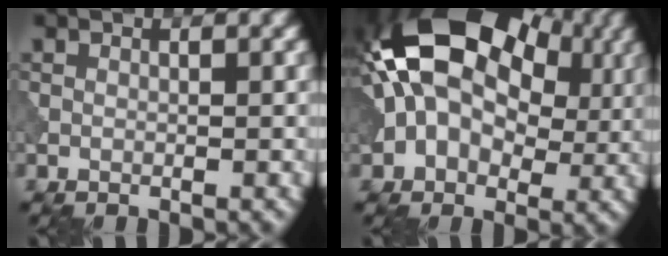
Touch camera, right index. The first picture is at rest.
{"total": 16.3, "force": [2.9, 11.2, 11.5], "torque": [-0.174, 0.035, 0.034]}